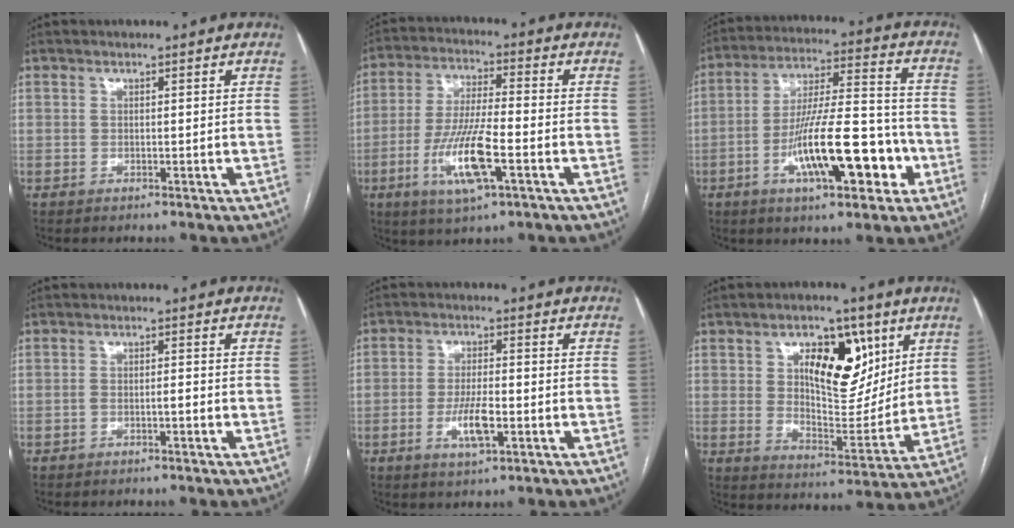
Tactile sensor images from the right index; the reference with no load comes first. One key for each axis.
{"total": 11.7, "fx": -4.2, "fy": 1.8, "fz": 10.8, "tx": -0.218, "ty": -0.012, "tz": -0.076}
{"total": 16.5, "fx": -5.8, "fy": 3.8, "fz": 15.0, "tx": -0.259, "ty": 0.013, "tz": -0.090}
{"total": 1.3, "fx": -0.7, "fy": 0.2, "fz": 1.1, "tx": -0.019, "ty": 0.005, "tz": -0.013}
{"total": 5.6, "fx": -1.8, "fy": 1.4, "fz": 5.1, "tx": -0.099, "ty": -0.004, "tz": -0.030}
{"total": 13.6, "fx": 5.6, "fy": 6.7, "fz": 10.3, "tx": -0.153, "ty": 0.010, "tz": 0.100}